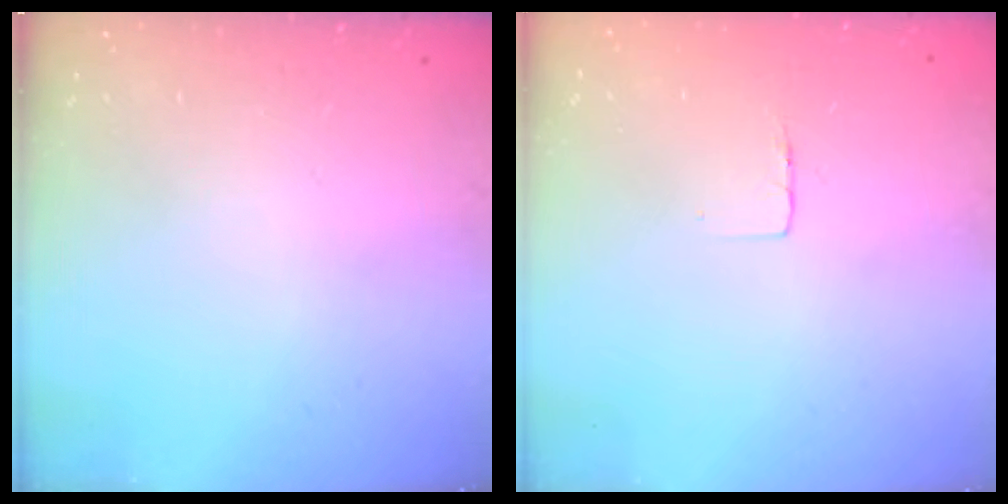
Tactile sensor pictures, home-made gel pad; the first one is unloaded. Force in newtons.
{"total": 3.0, "press": 3.0, "slide": 0.1}